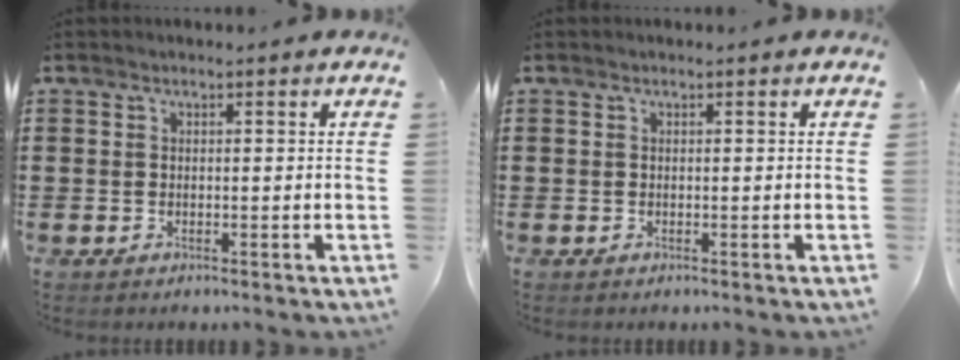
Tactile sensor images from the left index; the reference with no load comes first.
{"total": 0.0}